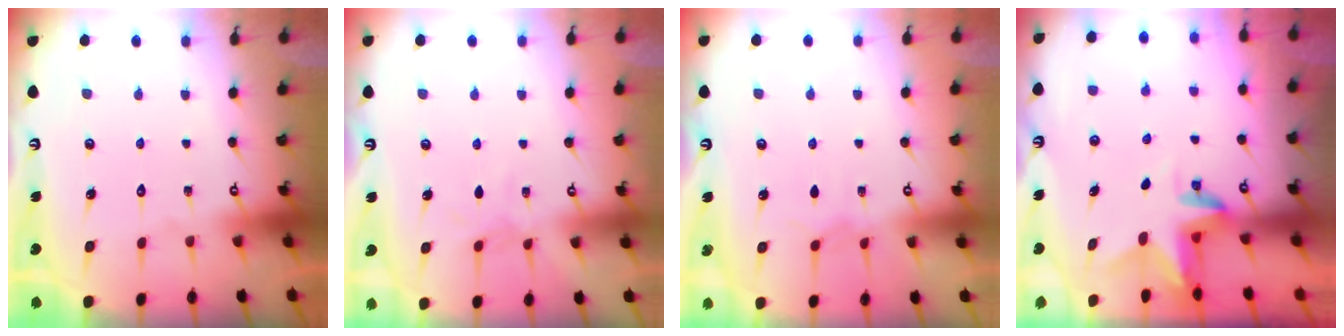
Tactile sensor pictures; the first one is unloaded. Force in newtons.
{"total": 3.8, "press": 3.7, "slide": 0.5}
{"total": 2.6, "press": 2.6, "slide": 0.4}
{"total": 2.9, "press": 2.9, "slide": 0.2}